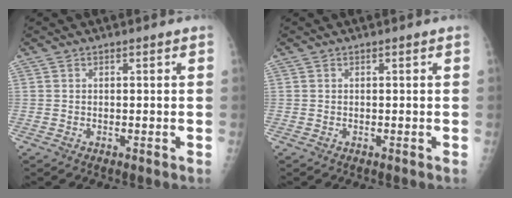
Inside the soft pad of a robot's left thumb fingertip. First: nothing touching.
{"total": 0.0}